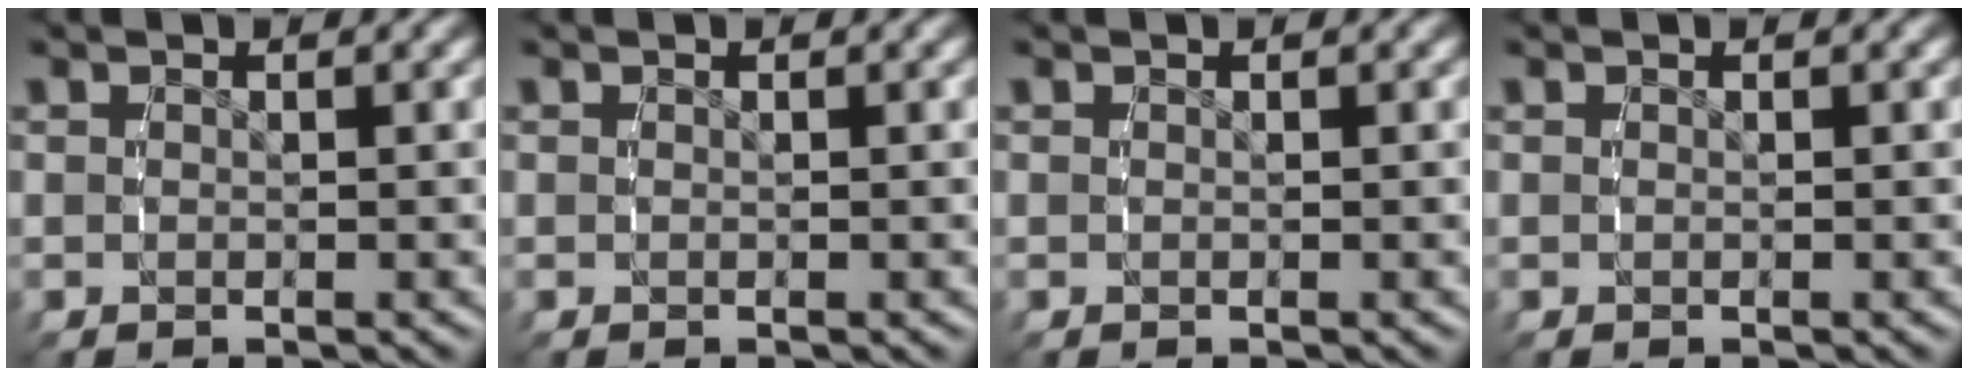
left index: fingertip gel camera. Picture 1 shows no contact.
{"total": 0.0}
{"total": 0.0}
{"total": 0.0}